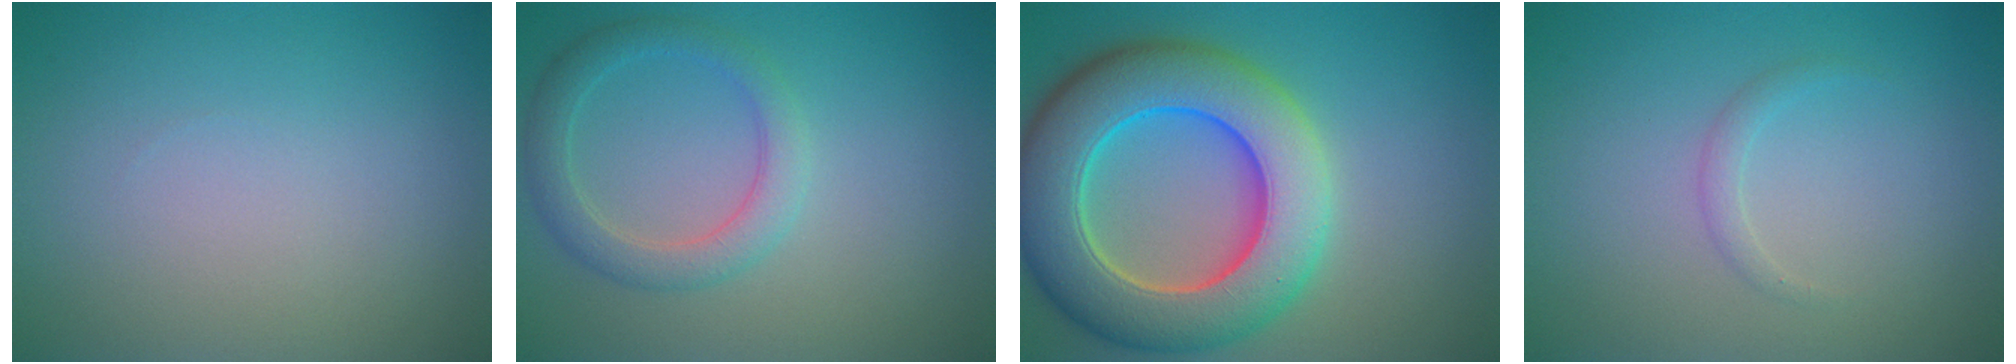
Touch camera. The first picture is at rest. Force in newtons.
{"total": 3.0, "press": 3.0, "slide": 0.1}
{"total": 11.3, "press": 11.3, "slide": 0.8}
{"total": 1.0, "press": 1.0, "slide": 0.1}